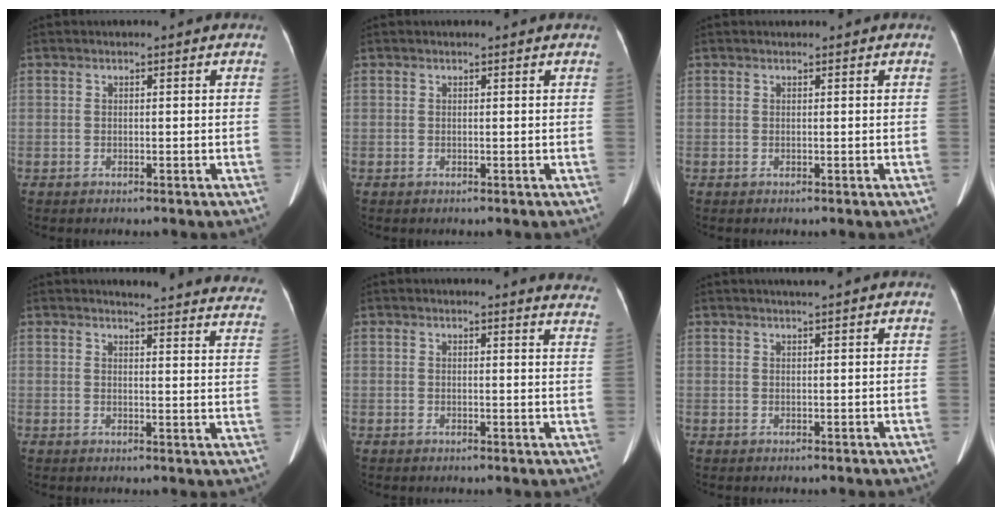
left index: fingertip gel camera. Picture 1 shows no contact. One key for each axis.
{"total": 0.9, "fx": 0.9, "fy": 0.1, "fz": 0.3, "tx": -0.007, "ty": 0.009, "tz": 0.010}
{"total": 0.0}
{"total": 22.1, "fx": 21.5, "fy": 1.9, "fz": 4.5, "tx": -0.033, "ty": -0.106, "tz": 0.219}
{"total": 8.9, "fx": 8.8, "fy": 0.6, "fz": 1.2, "tx": 0.017, "ty": -0.058, "tz": 0.058}
{"total": 1.3, "fx": 1.1, "fy": -0.4, "fz": 0.5, "tx": -0.010, "ty": 0.003, "tz": 0.024}